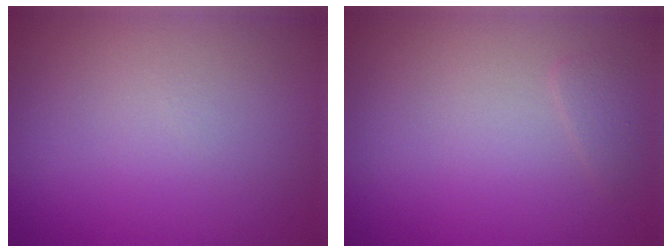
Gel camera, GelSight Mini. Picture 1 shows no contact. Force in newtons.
{"total": 0.8, "press": 0.8, "slide": 0.1}